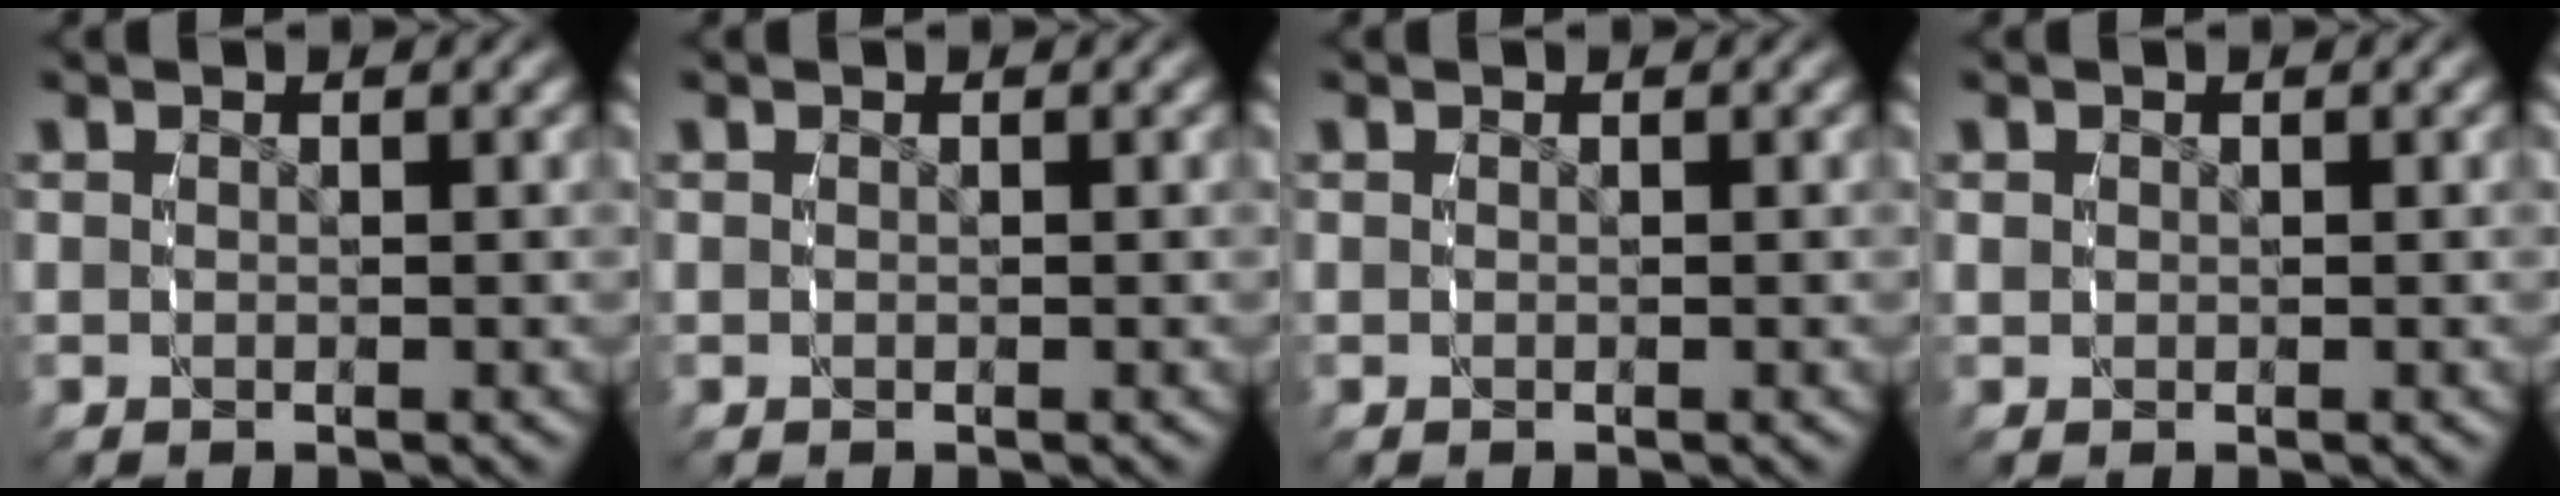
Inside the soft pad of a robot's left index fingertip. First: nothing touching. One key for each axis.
{"total": 0.0}
{"total": 0.0}
{"total": 0.8, "fx": 0.1, "fy": 0.8, "fz": 0.1, "tx": -0.003, "ty": -0.004, "tz": 0.005}